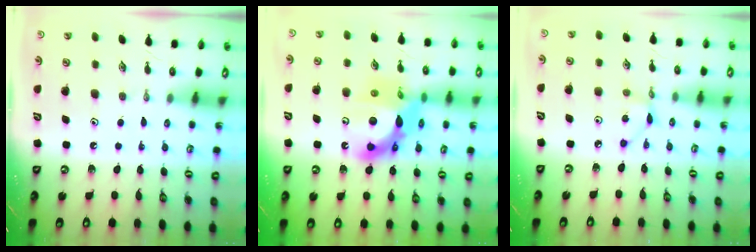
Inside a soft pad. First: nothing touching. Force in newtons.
{"total": 16.2, "press": 16.1, "slide": 1.6}
{"total": 2.9, "press": 2.9, "slide": 0.1}